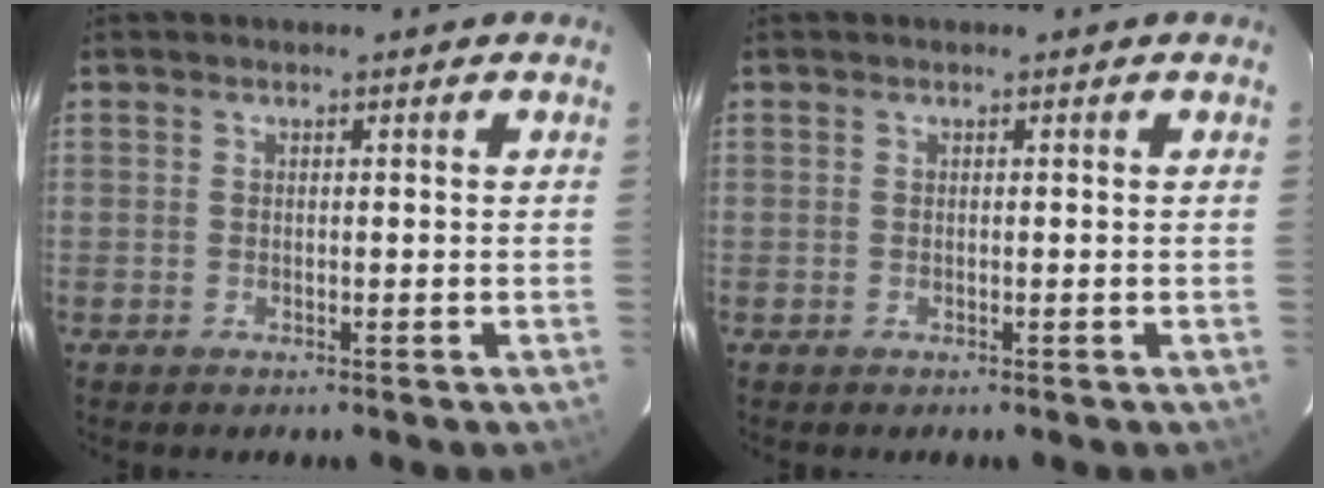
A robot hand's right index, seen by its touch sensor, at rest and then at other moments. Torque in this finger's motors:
{"motor_torque": [0.00, 0.00, 0.00, 0.00]}